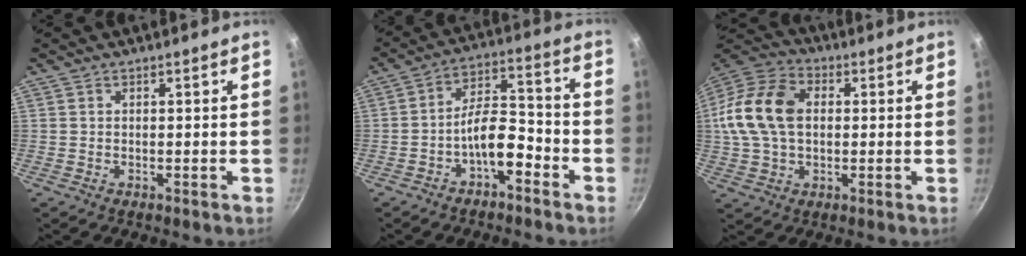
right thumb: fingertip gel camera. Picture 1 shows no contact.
{"total": 8.5, "force": [-4.4, 3.6, 6.3], "torque": [-0.088, 0.055, -0.075]}
{"total": 16.5, "force": [1.6, 11.4, 11.9], "torque": [-0.220, 0.029, 0.016]}